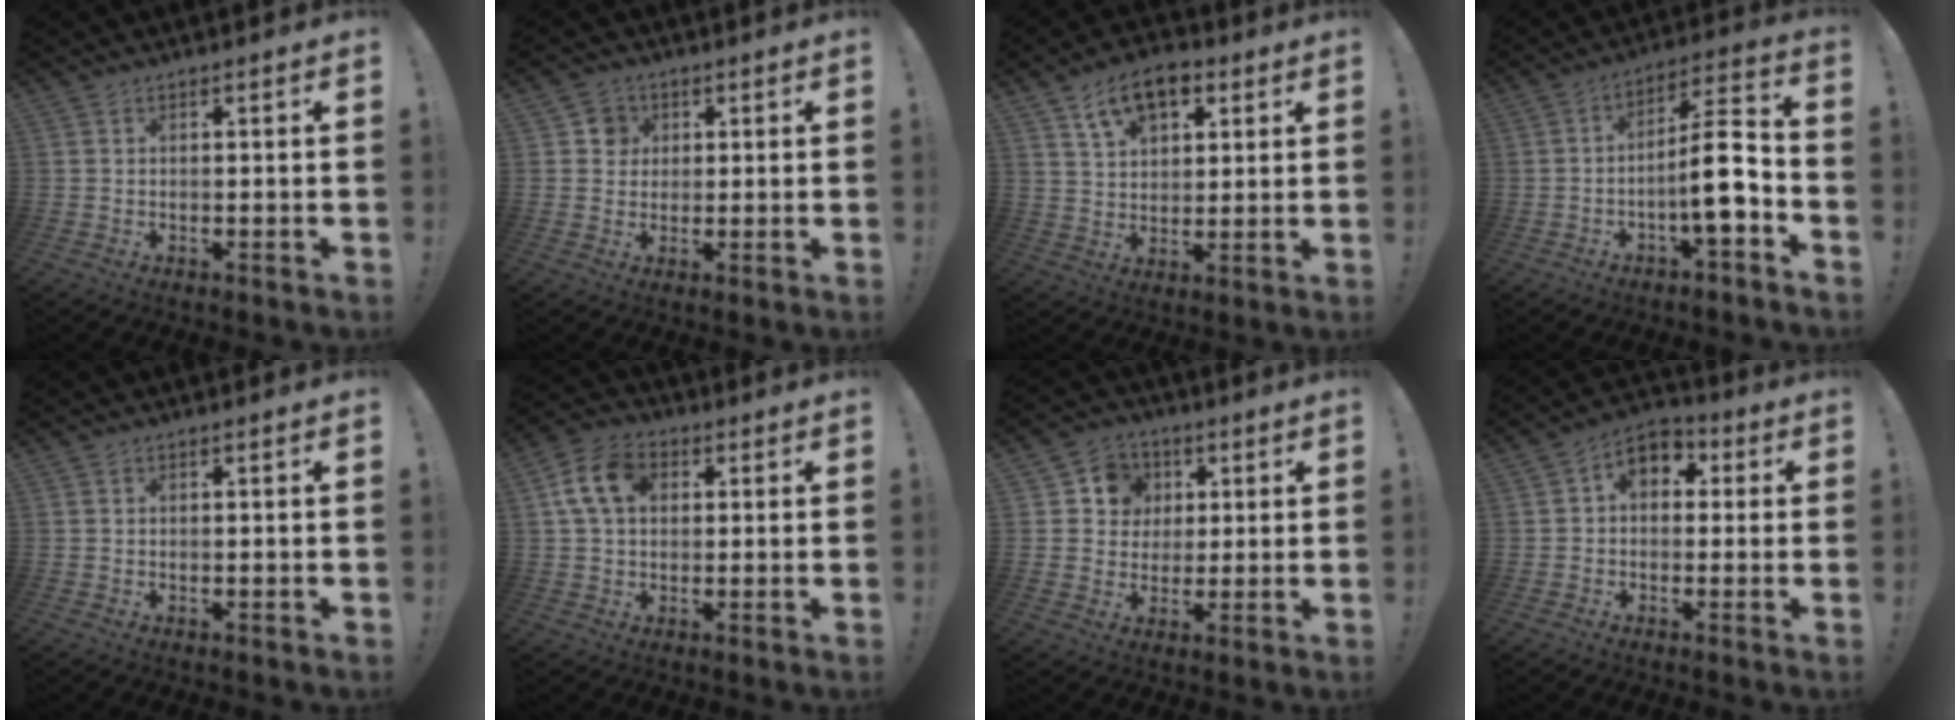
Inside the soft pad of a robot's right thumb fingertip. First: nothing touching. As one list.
[{"total": 5.2, "force": [1.5, 4.8, 1.2], "torque": [-0.005, -0.002, 0.026]}, {"total": 11.9, "force": [6.4, 7.4, 6.7], "torque": [-0.098, -0.019, 0.120]}, {"total": 13.5, "force": [-3.9, 4.4, 12.2], "torque": [-0.182, 0.027, -0.063]}, {"total": 0.0}, {"total": 11.1, "force": [2.9, 7.9, 7.2], "torque": [-0.123, 0.013, 0.057]}, {"total": 8.7, "force": [2.0, 8.1, 2.4], "torque": [-0.029, -0.004, 0.042]}, {"total": 6.9, "force": [1.2, 5.4, 4.1], "torque": [-0.055, 0.005, 0.027]}]